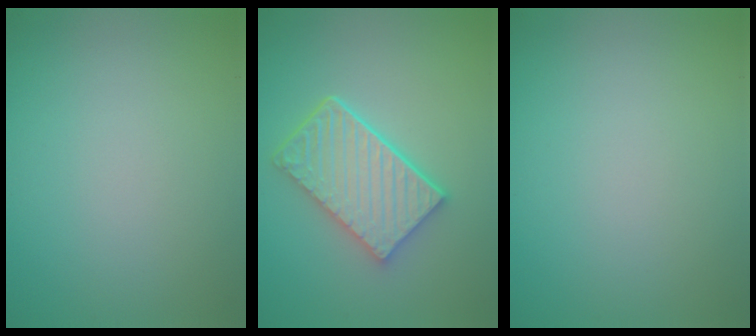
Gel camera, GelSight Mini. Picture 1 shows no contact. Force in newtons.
{"total": 5.5, "press": 4.3, "slide": 3.4}
{"total": 0.0}